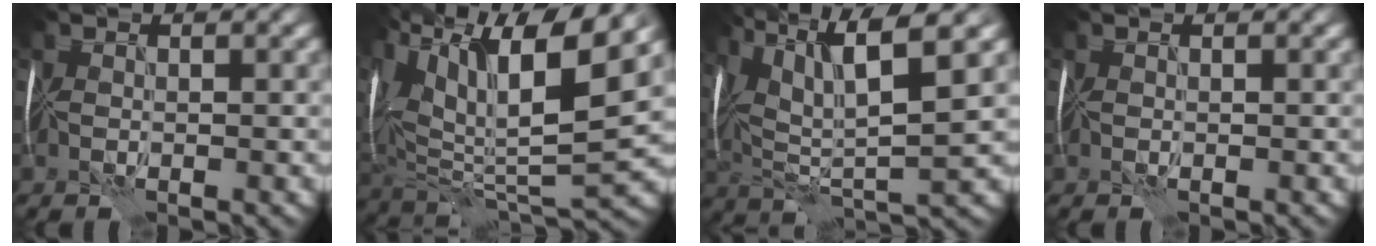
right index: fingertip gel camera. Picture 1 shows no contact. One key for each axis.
{"total": 14.5, "fx": 6.7, "fy": 5.1, "fz": 11.8, "tx": -0.240, "ty": 0.018, "tz": 0.125}
{"total": 10.8, "fx": 4.8, "fy": 2.5, "fz": 9.3, "tx": -0.176, "ty": 0.010, "tz": 0.086}
{"total": 0.0}